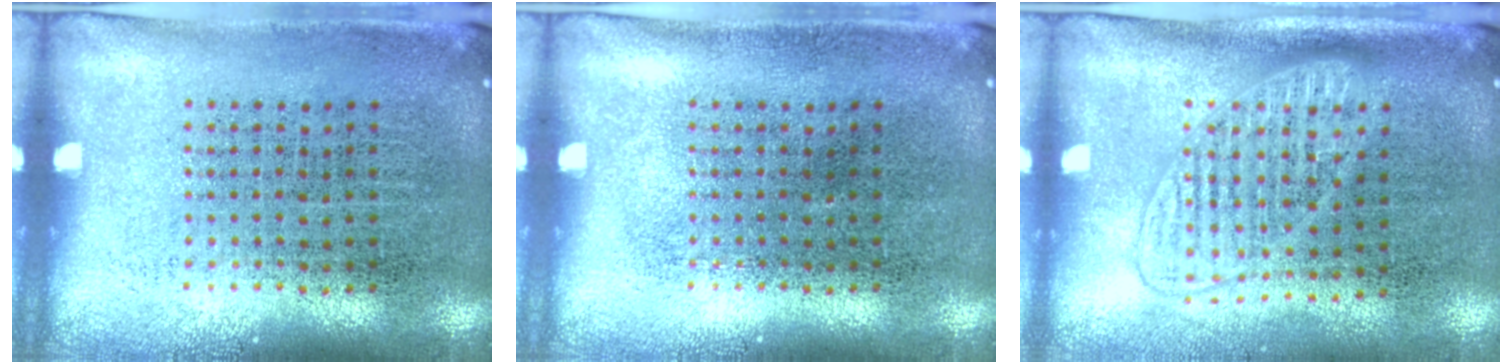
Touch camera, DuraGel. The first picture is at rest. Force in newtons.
{"total": 0.0}
{"total": 1.5, "press": 1.3, "slide": 0.7}